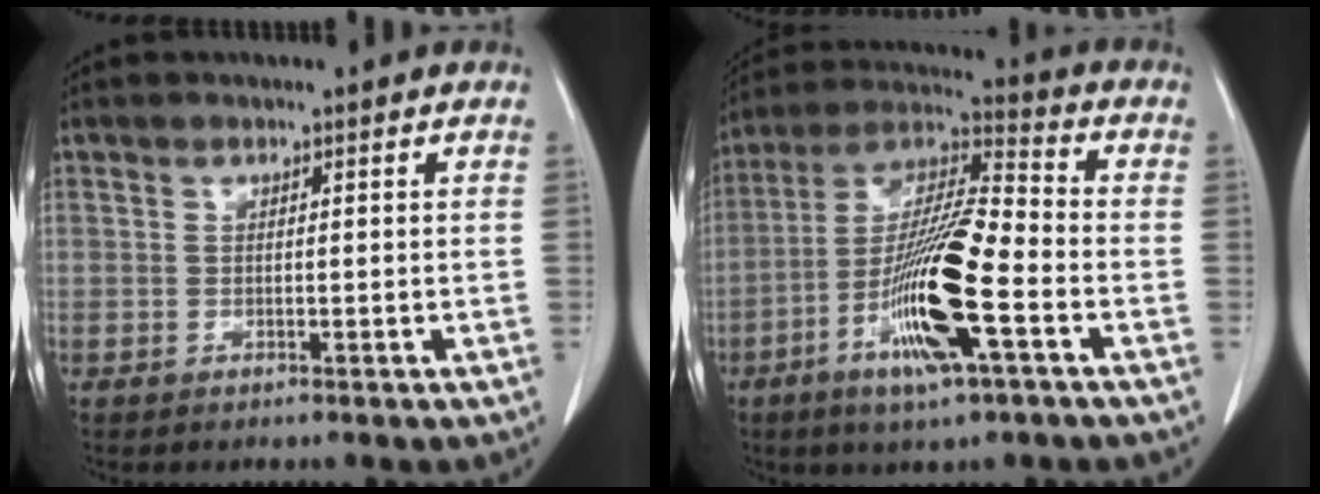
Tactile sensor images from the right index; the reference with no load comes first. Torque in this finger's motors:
{"motor_torque": [2.14, 0.00, 0.46, 0.21]}